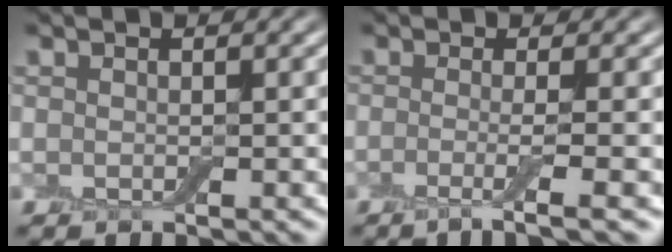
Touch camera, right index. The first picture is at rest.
{"total": 3.4, "force": [-1.0, 0.8, 3.2], "torque": [-0.046, -0.008, -0.027]}